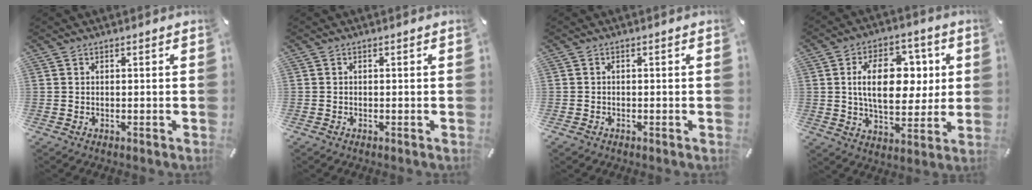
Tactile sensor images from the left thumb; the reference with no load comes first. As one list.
[{"total": 0.0}, {"total": 0.8, "force": [-0.6, 0.6, 0.1], "torque": [-0.003, 0.001, -0.014]}, {"total": 16.1, "force": [2.8, 10.0, 12.3], "torque": [-0.210, 0.006, 0.043]}]